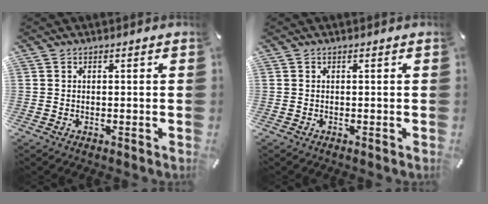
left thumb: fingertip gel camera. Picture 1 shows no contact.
{"total": 0.0}